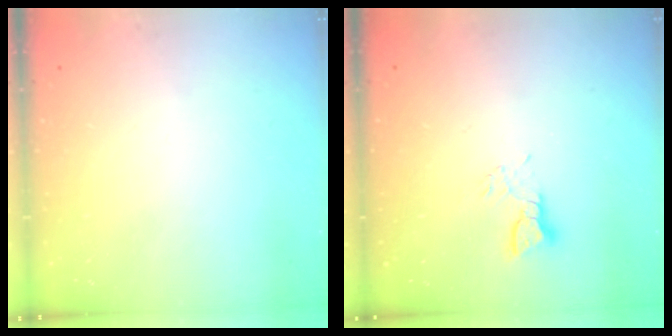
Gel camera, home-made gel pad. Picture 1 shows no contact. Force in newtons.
{"total": 3.2, "press": 3.2, "slide": 0.2}